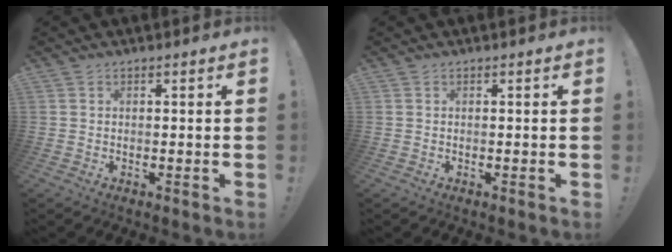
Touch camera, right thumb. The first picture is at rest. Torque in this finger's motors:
{"motor_torque": [0.00, 0.00, 0.00, 0.00, 0.00]}